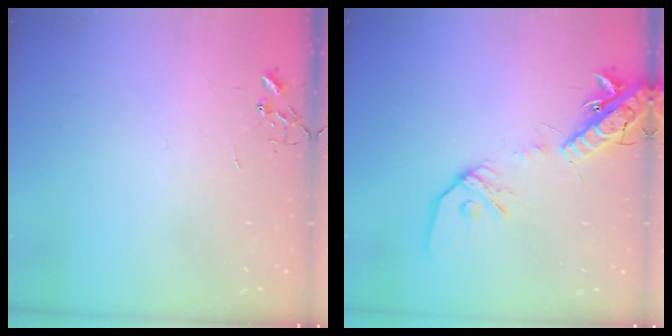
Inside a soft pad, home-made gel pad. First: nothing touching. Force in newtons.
{"total": 15.6, "press": 15.3, "slide": 3.2}